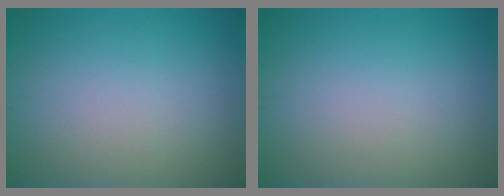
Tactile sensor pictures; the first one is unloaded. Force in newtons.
{"total": 0.0}